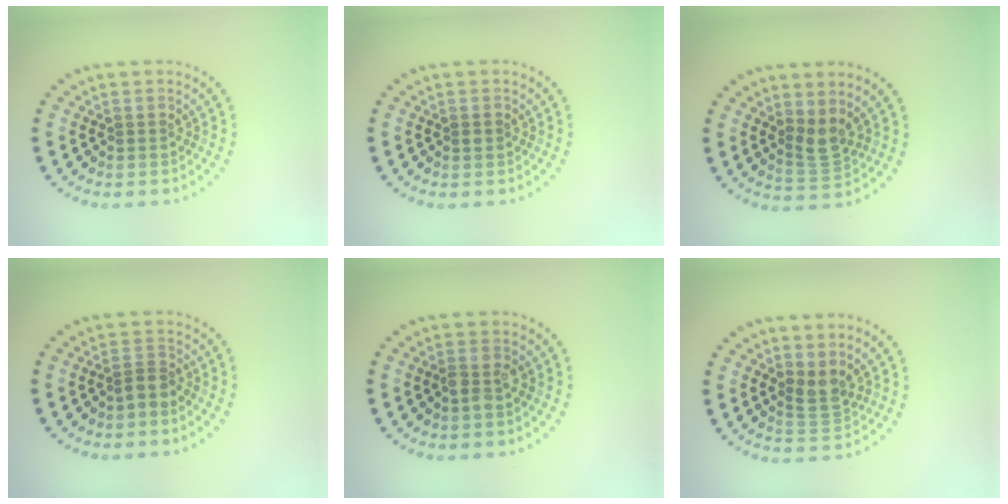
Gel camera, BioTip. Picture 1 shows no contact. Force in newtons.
{"total": 0.9, "press": 0.9, "slide": 0.0}
{"total": 2.3, "press": 1.8, "slide": 1.4}
{"total": 1.4, "press": 1.0, "slide": 1.0}
{"total": 1.7, "press": 1.7, "slide": 0.3}
{"total": 2.2, "press": 1.8, "slide": 1.1}